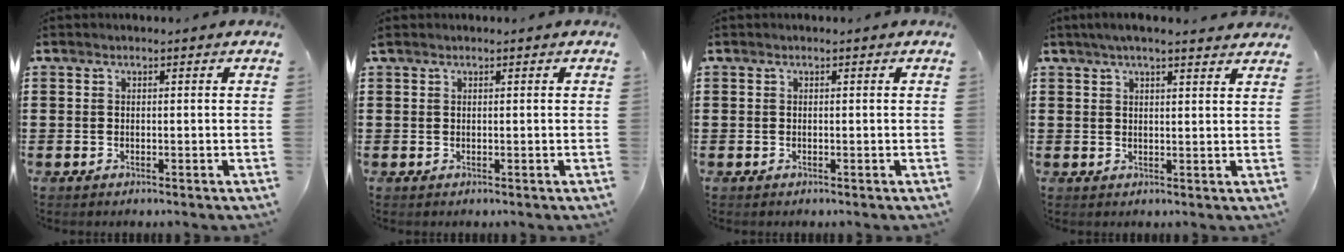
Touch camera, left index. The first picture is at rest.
{"total": 0.0}
{"total": 0.0}
{"total": 3.4, "force": [2.7, 0.5, 1.9], "torque": [-0.042, 0.003, 0.050]}